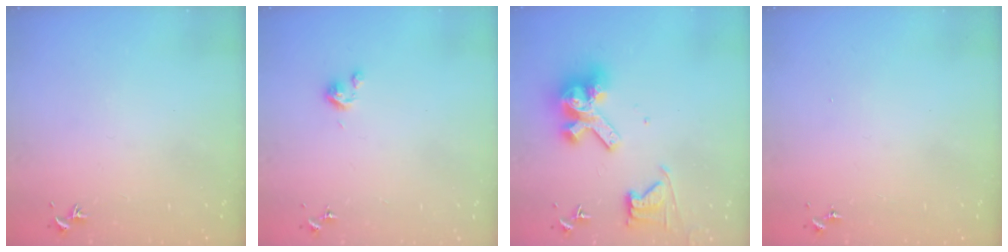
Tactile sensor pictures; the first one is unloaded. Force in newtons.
{"total": 3.8, "press": 3.8, "slide": 0.3}
{"total": 15.4, "press": 15.3, "slide": 1.8}
{"total": 0.0}